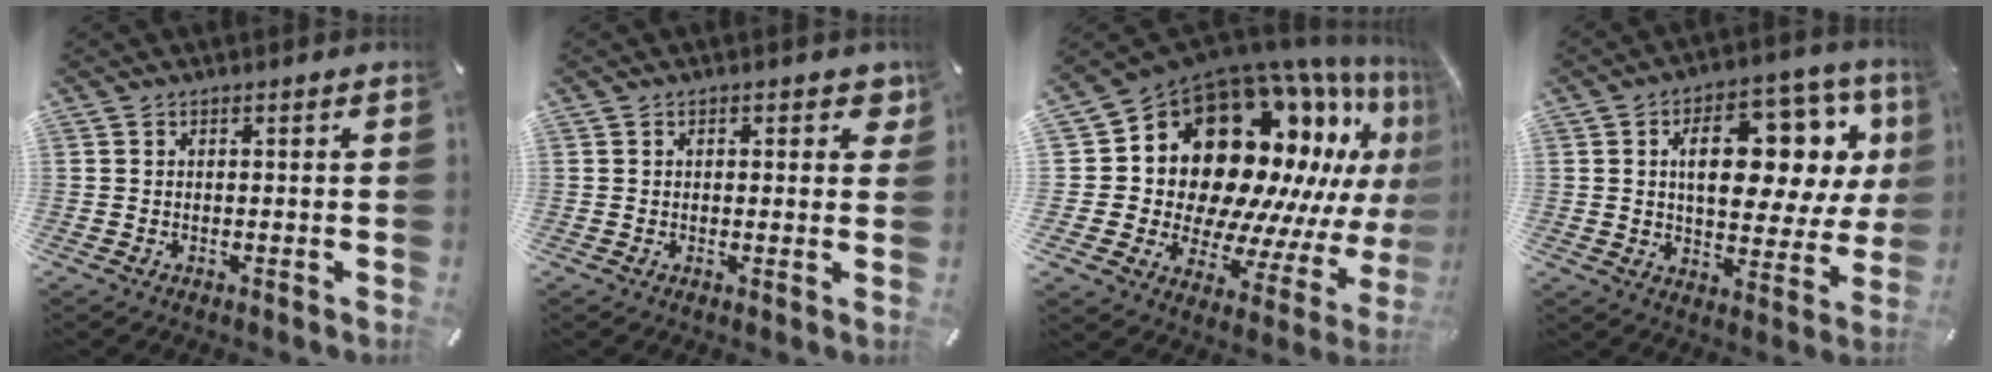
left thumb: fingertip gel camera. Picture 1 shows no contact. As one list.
[{"total": 2.6, "force": [1.1, 1.5, 1.8], "torque": [-0.006, -0.006, 0.010]}, {"total": 24.9, "force": [11.3, 16.4, 14.9], "torque": [-0.226, -0.146, 0.229]}, {"total": 18.5, "force": [6.5, 10.5, 13.9], "torque": [-0.195, -0.030, 0.105]}]